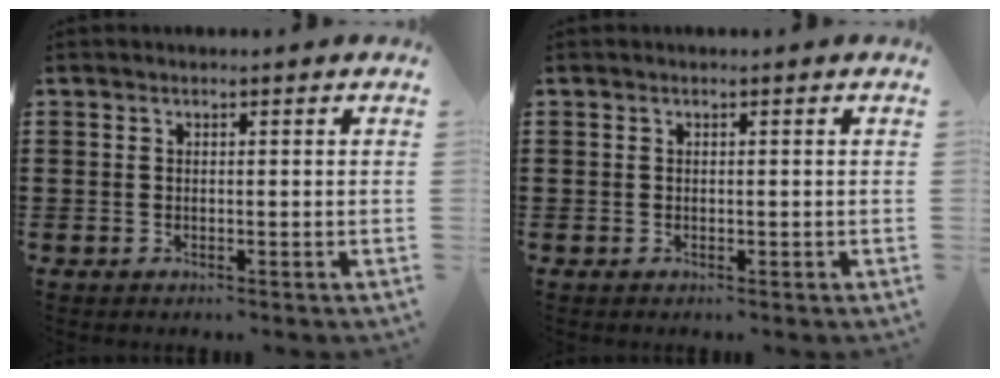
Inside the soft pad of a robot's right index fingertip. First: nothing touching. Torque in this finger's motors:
{"motor_torque": [0.00, 0.00, 0.01, 0.00]}